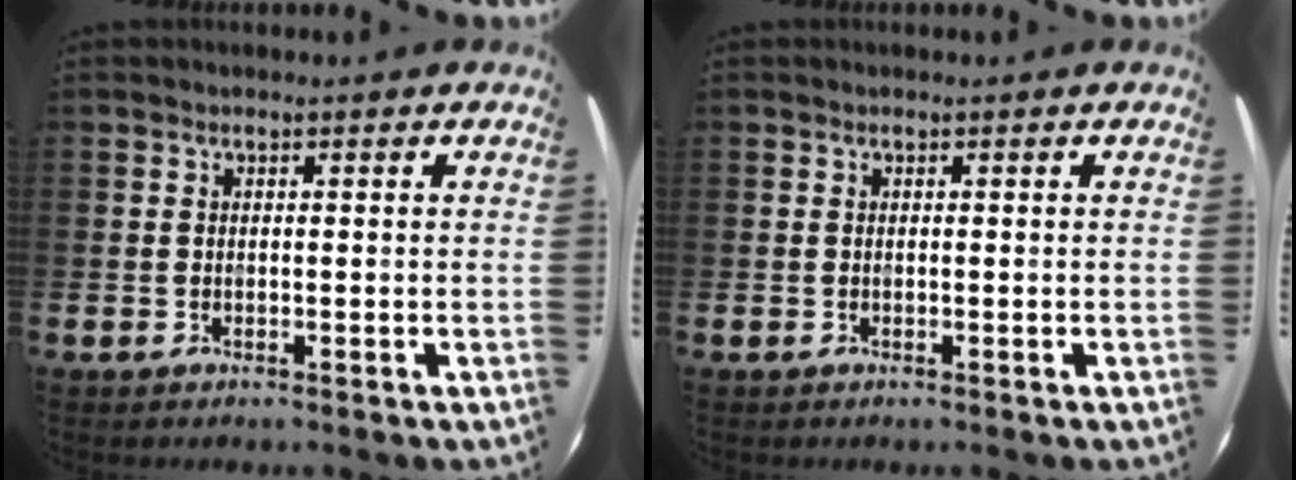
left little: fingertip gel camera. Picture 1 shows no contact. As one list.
[{"total": 0.0}]